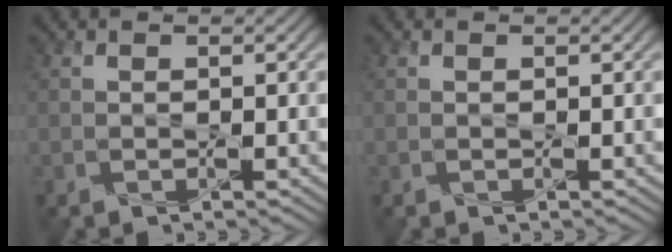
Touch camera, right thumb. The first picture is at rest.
{"total": 0.0}